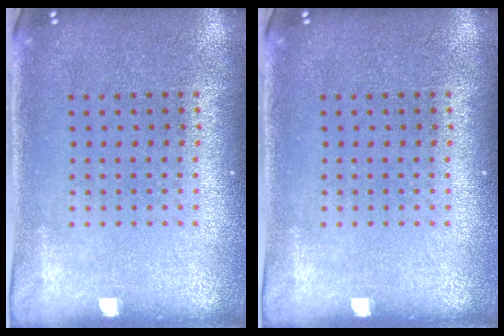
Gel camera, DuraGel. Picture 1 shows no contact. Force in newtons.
{"total": 0.0}